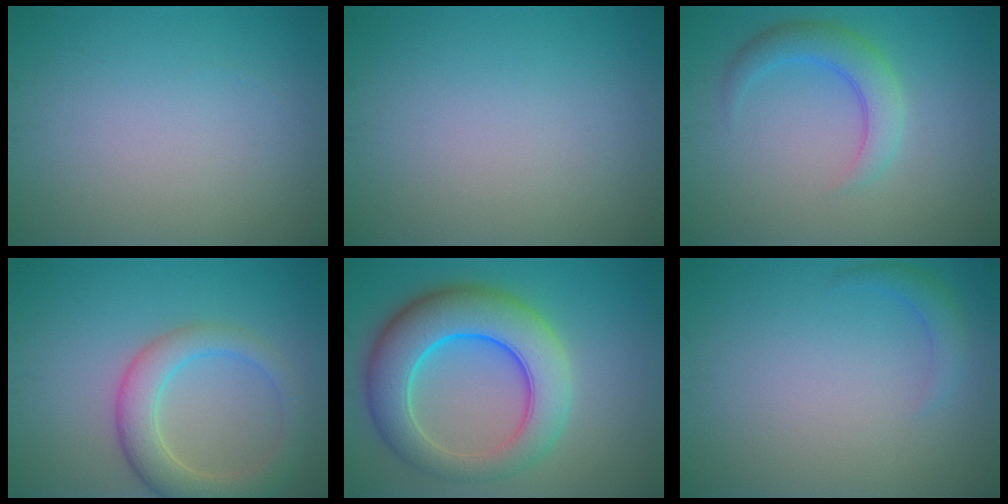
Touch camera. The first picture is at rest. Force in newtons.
{"total": 0.0}
{"total": 3.4, "press": 3.4, "slide": 0.0}
{"total": 4.9, "press": 4.9, "slide": 0.3}
{"total": 9.4, "press": 9.4, "slide": 0.2}
{"total": 1.4, "press": 1.4, "slide": 0.1}